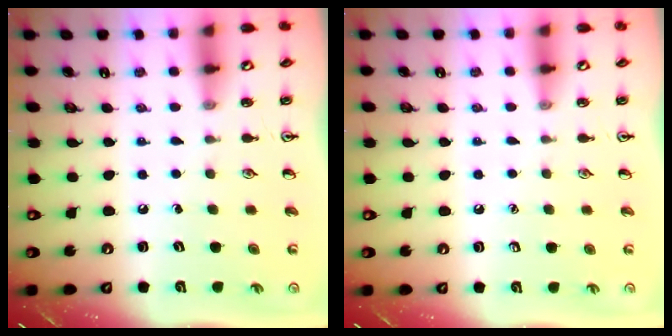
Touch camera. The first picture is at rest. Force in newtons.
{"total": 0.0}